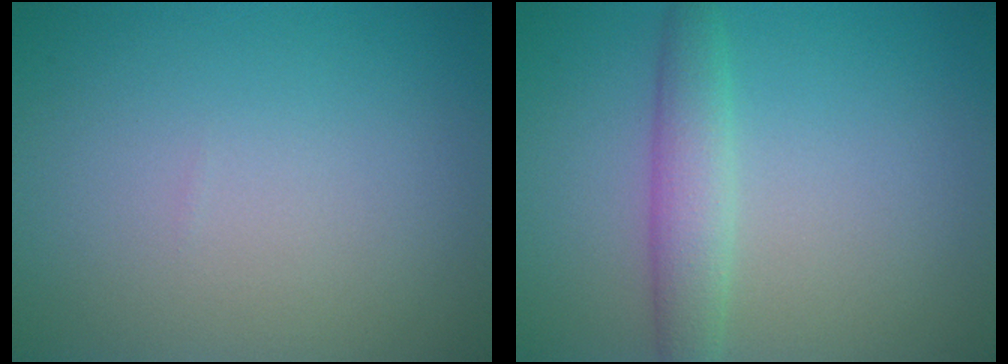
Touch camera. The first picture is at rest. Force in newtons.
{"total": 3.0, "press": 3.0, "slide": 0.0}